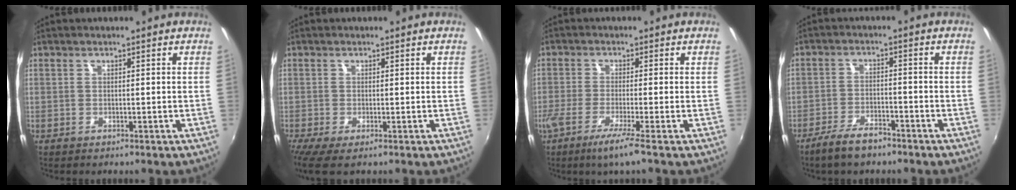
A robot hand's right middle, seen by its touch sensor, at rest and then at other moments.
{"total": 2.5, "force": [-1.2, 0.3, 2.2], "torque": [-0.047, -0.011, -0.019]}
{"total": 6.0, "force": [-3.9, -0.8, 4.5], "torque": [-0.098, -0.023, -0.075]}
{"total": 6.6, "force": [-5.2, 2.2, 3.5], "torque": [-0.090, -0.003, -0.091]}